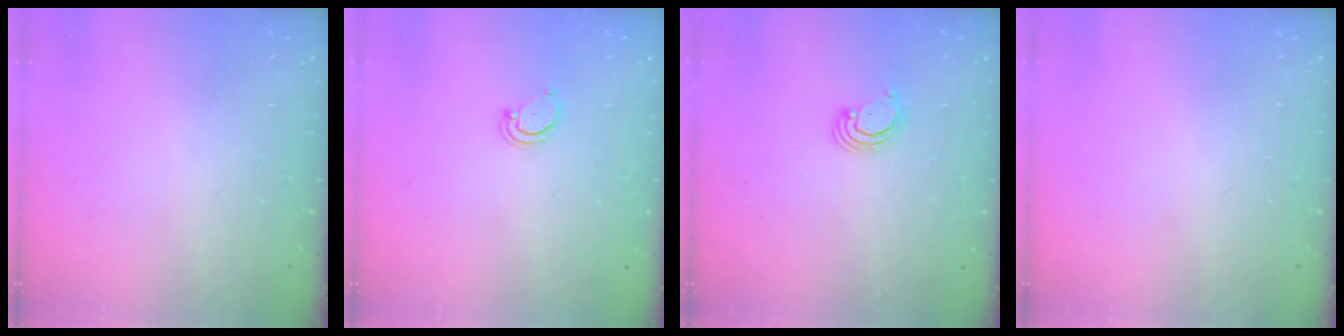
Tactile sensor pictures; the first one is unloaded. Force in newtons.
{"total": 2.5, "press": 2.5, "slide": 0.3}
{"total": 2.7, "press": 2.7, "slide": 0.3}
{"total": 0.0}